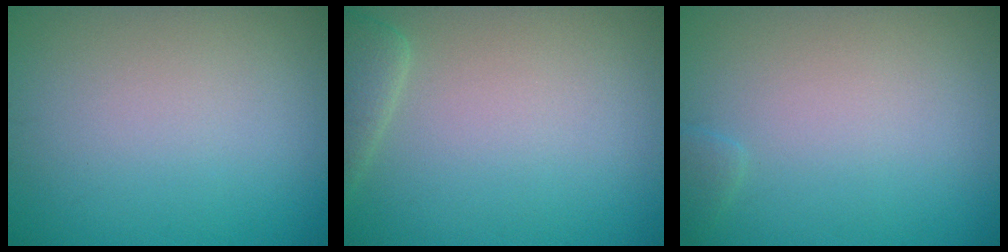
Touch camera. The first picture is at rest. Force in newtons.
{"total": 2.2, "press": 2.2, "slide": 0.2}
{"total": 0.7, "press": 0.7, "slide": 0.1}